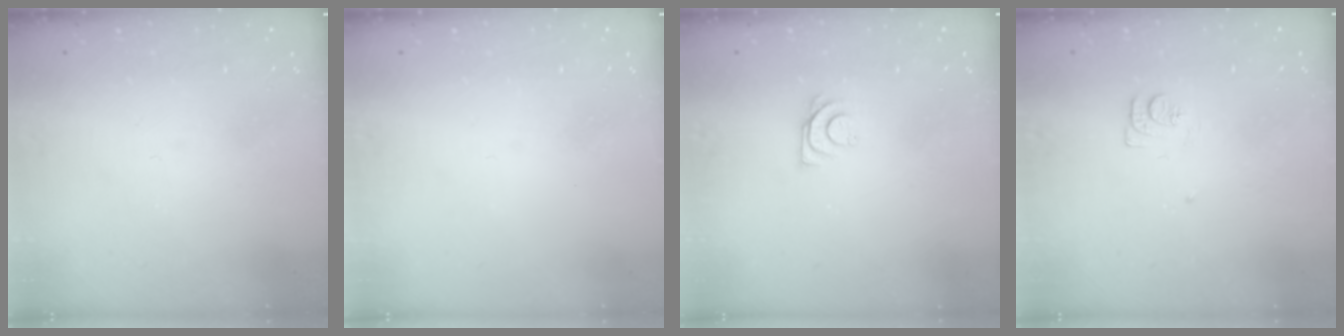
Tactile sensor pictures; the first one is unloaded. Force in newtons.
{"total": 0.0}
{"total": 5.7, "press": 5.7, "slide": 0.5}
{"total": 5.9, "press": 5.9, "slide": 0.5}